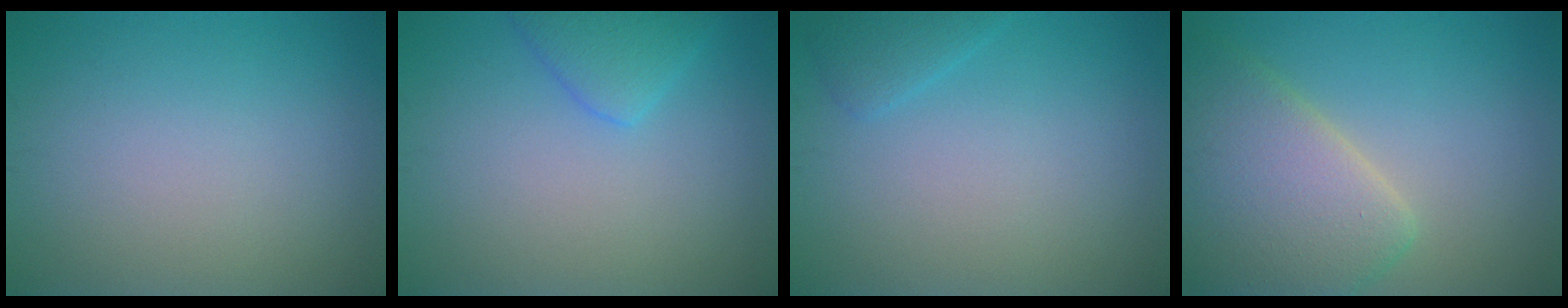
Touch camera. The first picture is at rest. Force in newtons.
{"total": 2.7, "press": 2.7, "slide": 0.2}
{"total": 1.4, "press": 1.4, "slide": 0.1}
{"total": 7.3, "press": 7.3, "slide": 0.6}